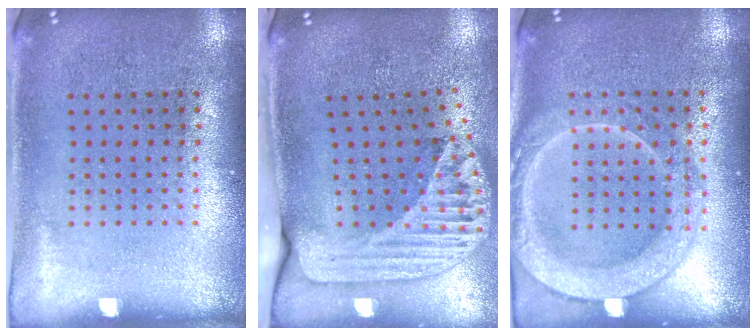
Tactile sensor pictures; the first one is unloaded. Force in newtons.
{"total": 2.5, "press": 1.8, "slide": 1.8}
{"total": 2.0, "press": 2.0, "slide": 0.3}